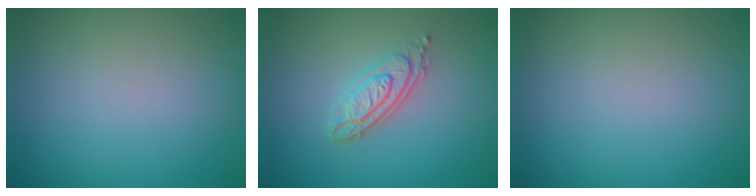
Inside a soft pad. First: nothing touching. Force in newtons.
{"total": 3.3, "press": 2.7, "slide": 1.9}
{"total": 0.0}